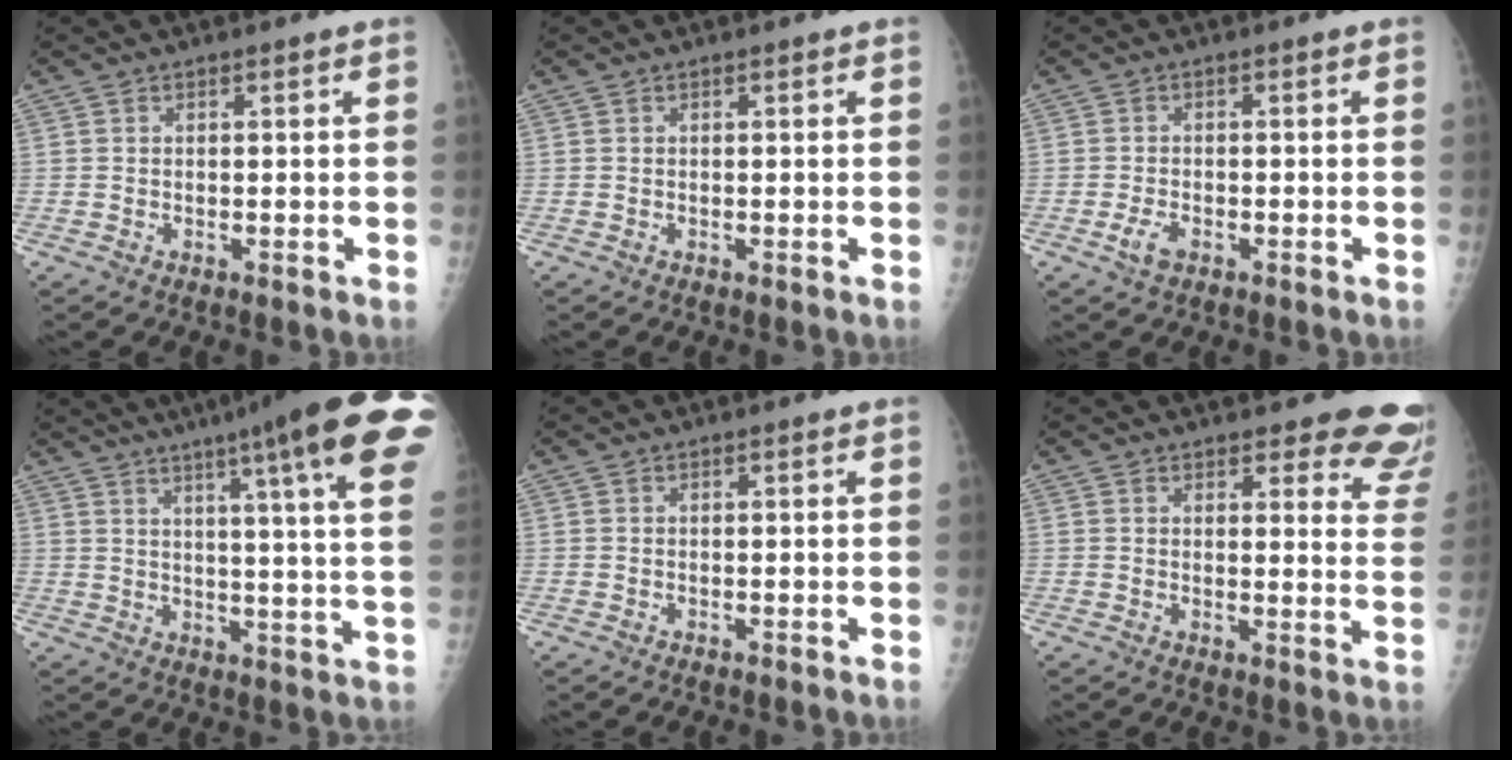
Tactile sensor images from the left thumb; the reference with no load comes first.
{"total": 0.0}
{"total": 2.8, "force": [-1.4, 1.5, 1.9], "torque": [-0.039, 0.003, -0.025]}
{"total": 23.3, "force": [13.3, 2.0, 19.0], "torque": [-0.235, -0.037, 0.160]}
{"total": 0.0}
{"total": 12.0, "force": [10.8, 3.4, 4.0], "torque": [0.005, -0.077, 0.095]}